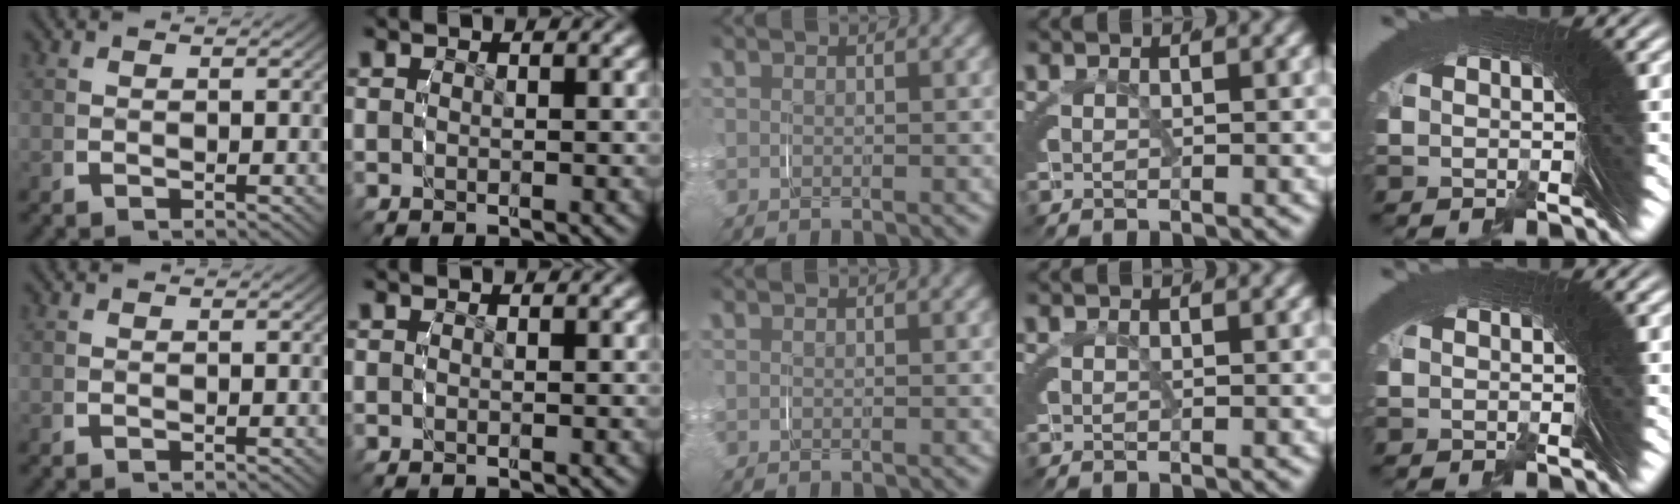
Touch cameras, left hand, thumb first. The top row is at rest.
{}